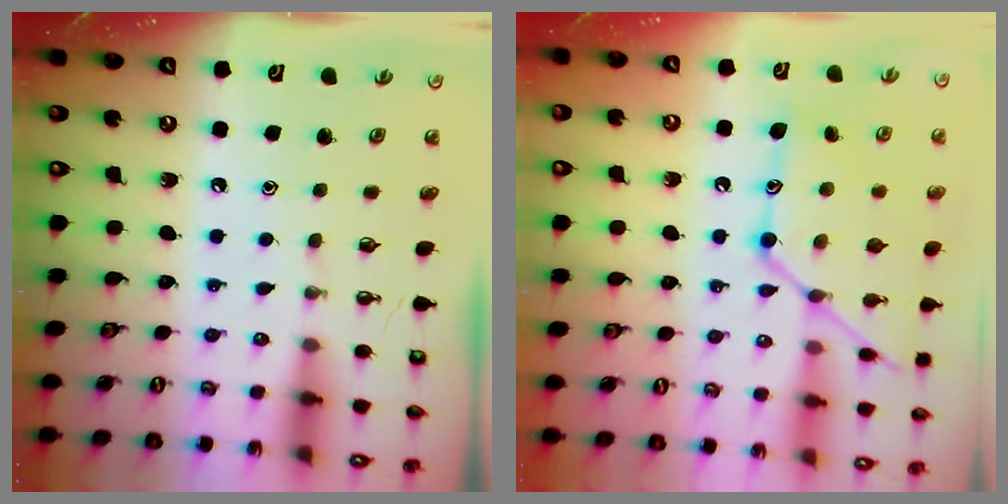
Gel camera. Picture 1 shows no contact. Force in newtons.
{"total": 16.3, "press": 16.2, "slide": 1.3}